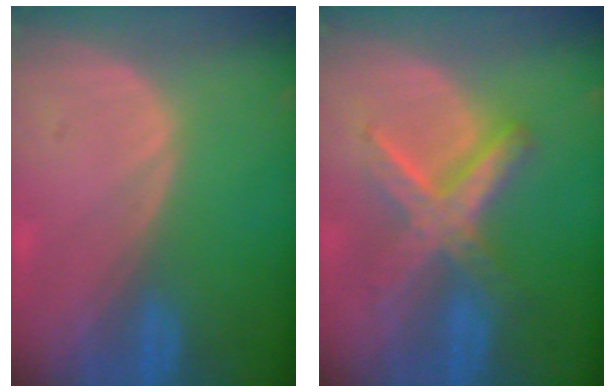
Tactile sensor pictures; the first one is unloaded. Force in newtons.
{"total": 7.3, "press": 7.3, "slide": 0.5}